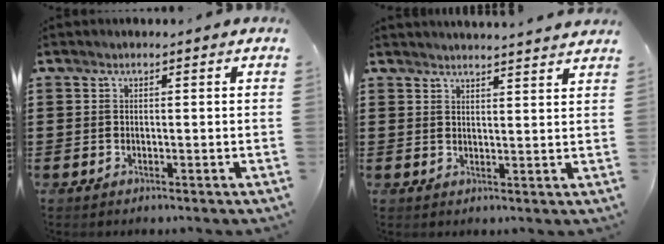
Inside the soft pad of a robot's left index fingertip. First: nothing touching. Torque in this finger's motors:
{"motor_torque": [1.06, 1.07, 0.11, 0.05]}